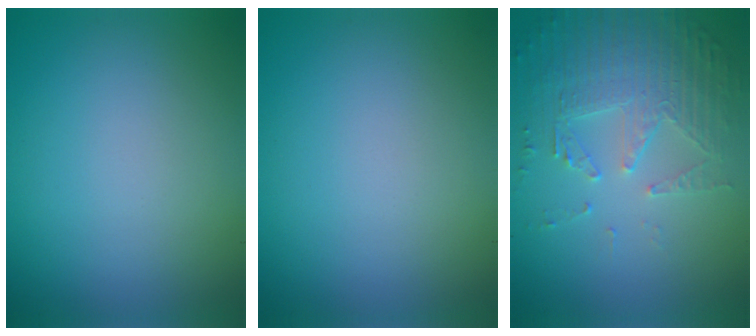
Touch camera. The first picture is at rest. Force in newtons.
{"total": 0.0}
{"total": 5.5, "press": 3.7, "slide": 4.0}